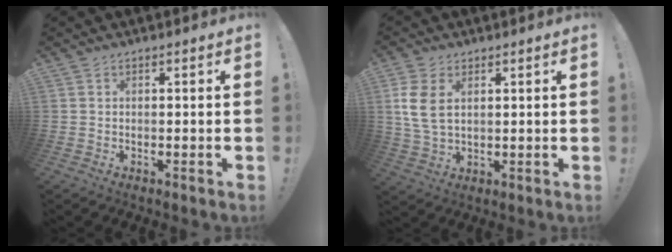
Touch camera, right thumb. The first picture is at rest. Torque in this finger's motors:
{"motor_torque": [-0.09, 0.48, 0.46, 0.35, 0.29]}